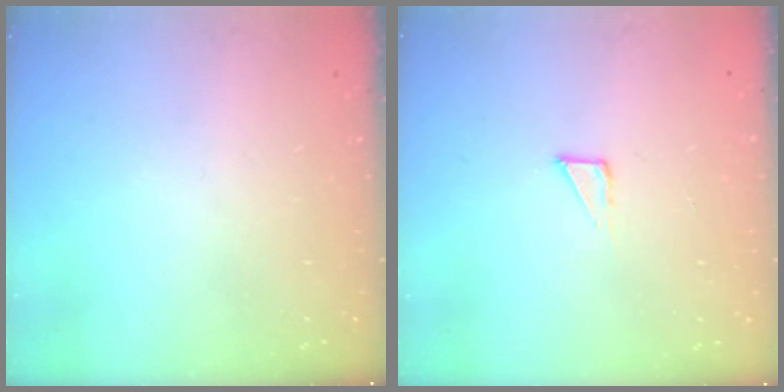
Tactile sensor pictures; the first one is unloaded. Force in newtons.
{"total": 2.3, "press": 2.3, "slide": 0.1}